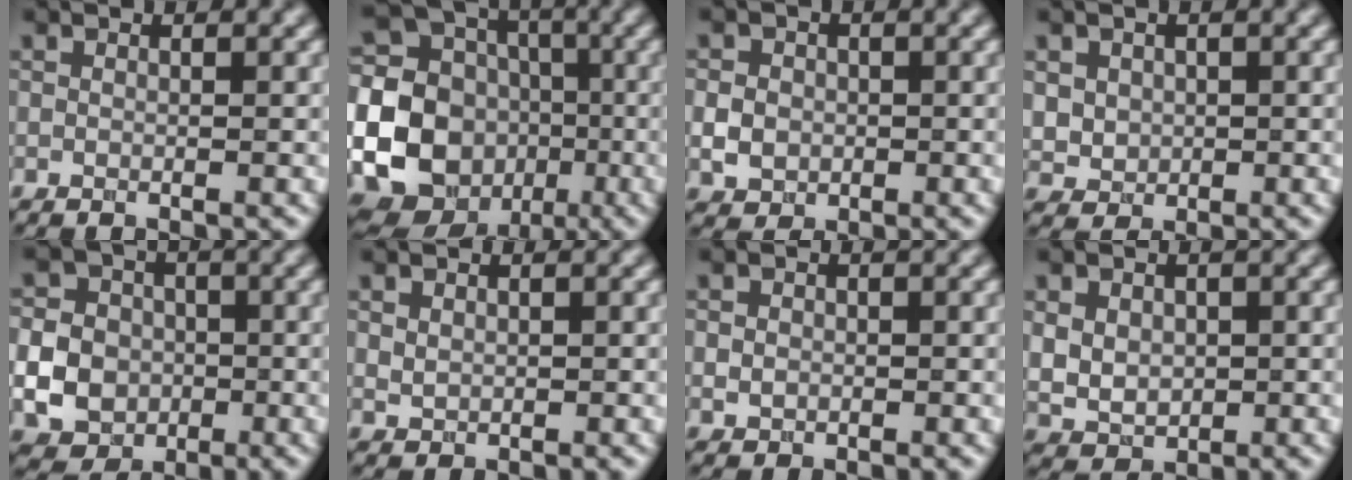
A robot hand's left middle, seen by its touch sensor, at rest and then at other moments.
{"total": 24.5, "force": [-4.5, 22.9, 7.6], "torque": [-0.190, -0.028, -0.126]}
{"total": 2.5, "force": [-0.3, 2.2, 1.1], "torque": [-0.021, -0.003, -0.007]}
{"total": 2.6, "force": [0.7, 2.3, 0.9], "torque": [-0.029, 0.000, 0.026]}
{"total": 6.1, "force": [-1.2, 5.4, 2.6], "torque": [-0.040, -0.003, -0.044]}
{"total": 1.0, "force": [0.4, 0.8, 0.4], "torque": [-0.008, -0.002, 0.011]}
{"total": 1.2, "force": [0.0, 1.1, 0.4], "torque": [-0.002, -0.003, 0.000]}
{"total": 3.8, "force": [0.4, 3.1, 2.2], "torque": [-0.045, -0.004, 0.017]}